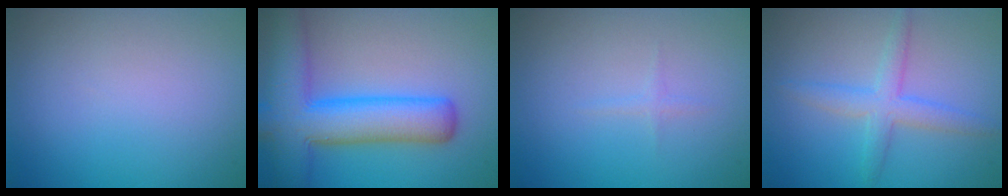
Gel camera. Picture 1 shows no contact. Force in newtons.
{"total": 9.3, "press": 9.3, "slide": 0.5}
{"total": 0.6, "press": 0.6, "slide": 0.1}
{"total": 3.2, "press": 3.2, "slide": 0.1}